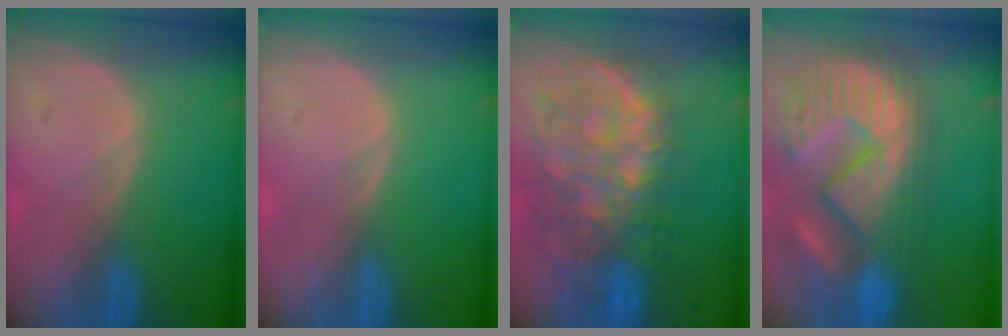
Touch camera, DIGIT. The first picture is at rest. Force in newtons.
{"total": 0.0}
{"total": 11.1, "press": 9.7, "slide": 5.5}
{"total": 14.7, "press": 12.4, "slide": 8.0}